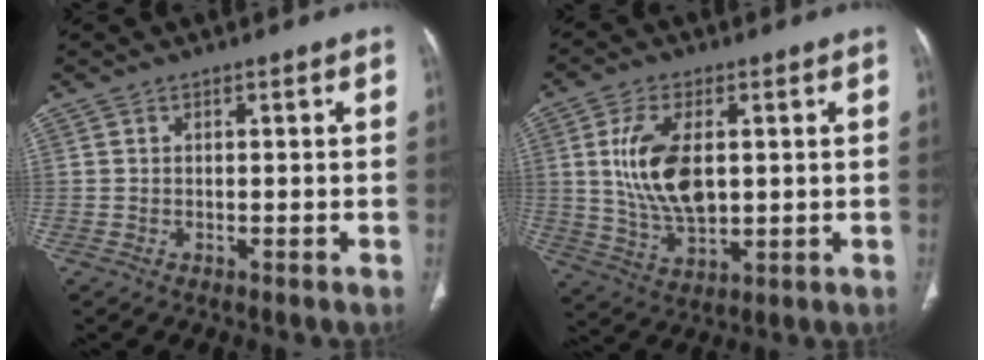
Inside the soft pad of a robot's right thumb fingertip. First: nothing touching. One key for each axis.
{"total": 12.8, "fx": 1.9, "fy": 6.9, "fz": 10.6, "tx": -0.201, "ty": -0.011, "tz": 0.044}